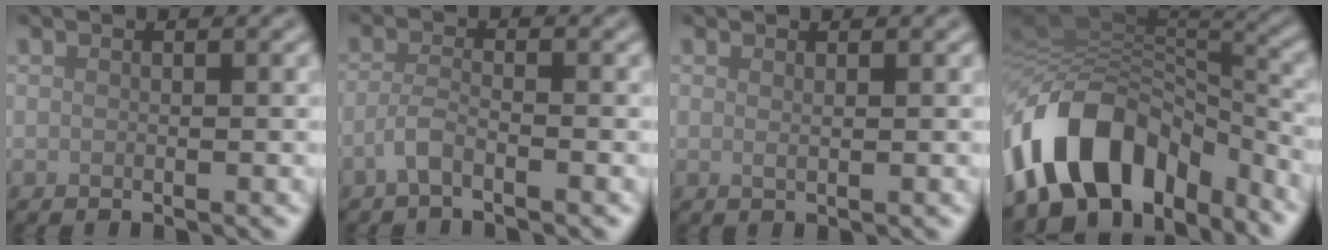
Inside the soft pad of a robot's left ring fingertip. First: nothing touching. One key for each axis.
{"total": 1.8, "fx": -1.2, "fy": 0.4, "fz": 1.4, "tx": -0.029, "ty": 0.002, "tz": -0.031}
{"total": 0.6, "fx": 0.3, "fy": 0.1, "fz": 0.5, "tx": -0.006, "ty": -0.001, "tz": 0.005}
{"total": 12.4, "fx": -7.3, "fy": 7.5, "fz": 6.7, "tx": -0.126, "ty": 0.025, "tz": -0.134}